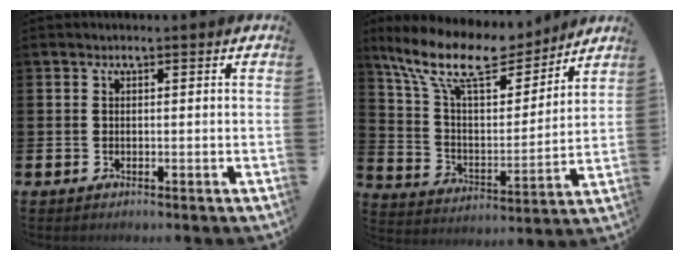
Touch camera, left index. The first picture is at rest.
{"total": 13.3, "force": [11.1, 4.3, 5.9], "torque": [-0.158, -0.060, 0.196]}